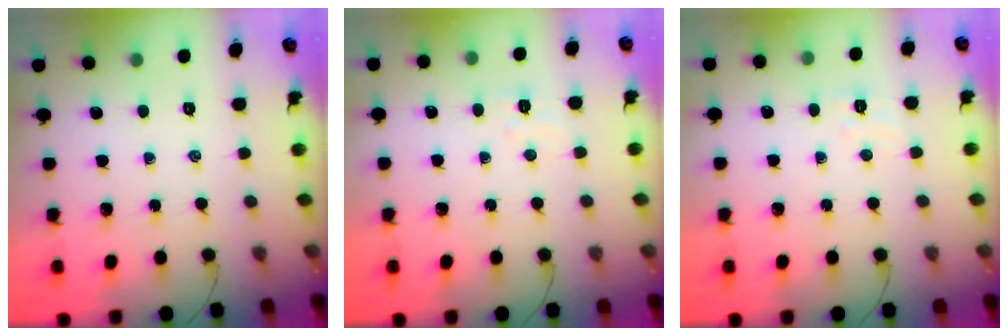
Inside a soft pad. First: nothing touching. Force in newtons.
{"total": 3.8, "press": 3.6, "slide": 1.0}
{"total": 3.8, "press": 3.6, "slide": 1.0}